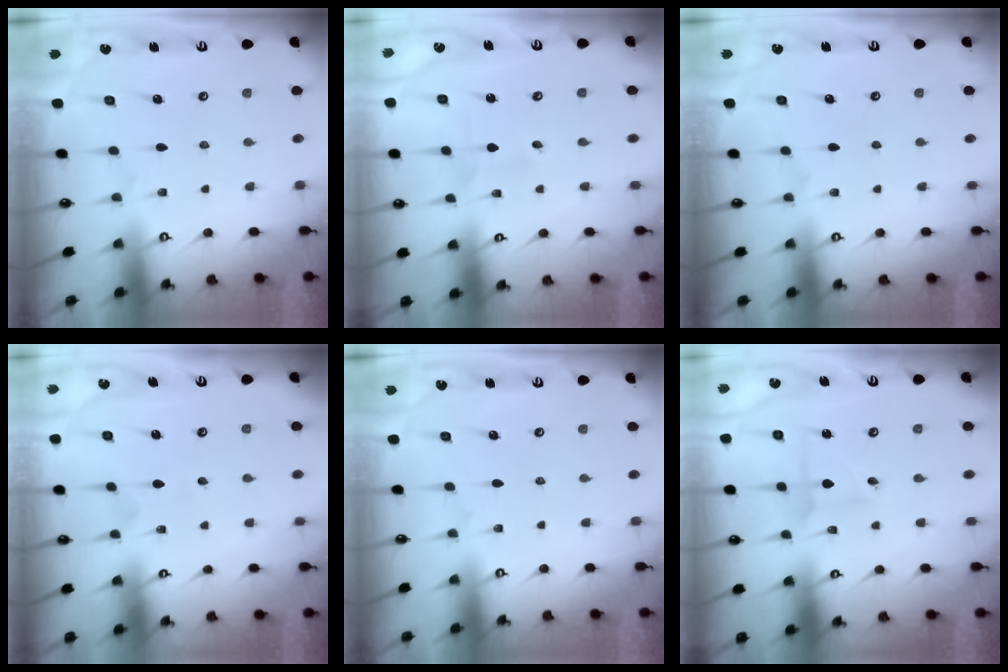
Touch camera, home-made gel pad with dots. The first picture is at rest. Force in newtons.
{"total": 0.6, "press": 0.6, "slide": 0.0}
{"total": 0.0}
{"total": 3.0, "press": 3.0, "slide": 0.3}
{"total": 0.0}
{"total": 2.8, "press": 2.8, "slide": 0.3}